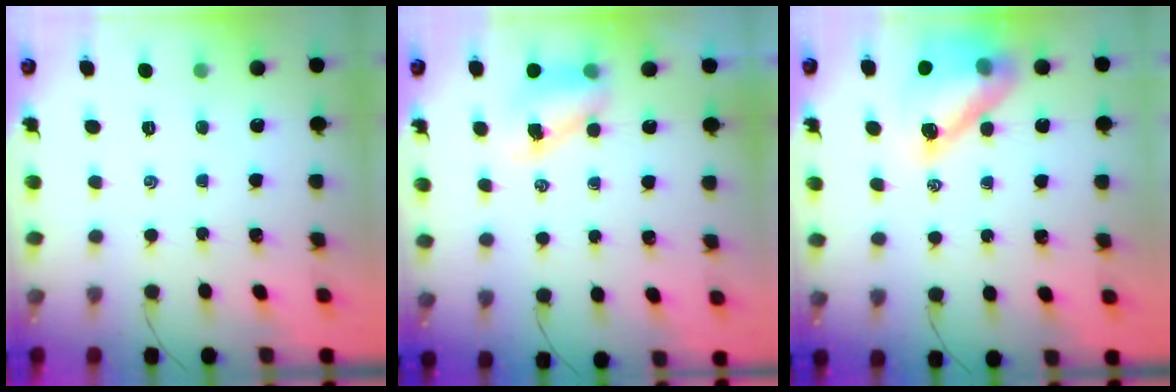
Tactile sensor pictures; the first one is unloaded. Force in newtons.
{"total": 6.7, "press": 6.7, "slide": 0.9}
{"total": 14.2, "press": 13.6, "slide": 3.9}